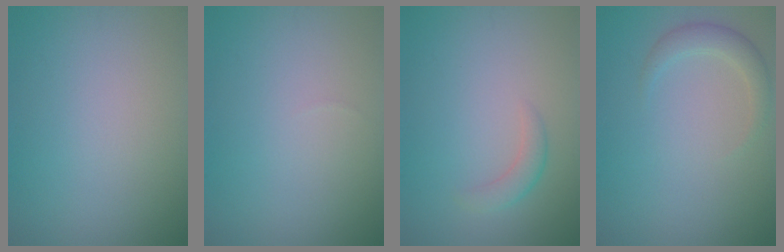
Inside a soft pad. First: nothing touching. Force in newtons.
{"total": 0.0}
{"total": 1.5, "press": 1.5, "slide": 0.1}
{"total": 2.0, "press": 2.0, "slide": 0.2}